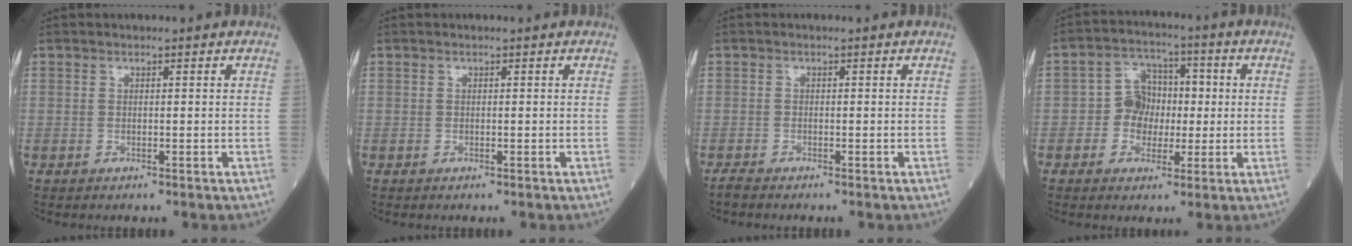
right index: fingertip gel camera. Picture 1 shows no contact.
{"total": 0.0}
{"total": 1.1, "force": [-1.1, 0.2, 0.2], "torque": [-0.009, -0.002, -0.024]}
{"total": 6.8, "force": [-0.6, 5.8, 3.6], "torque": [-0.059, 0.027, -0.012]}